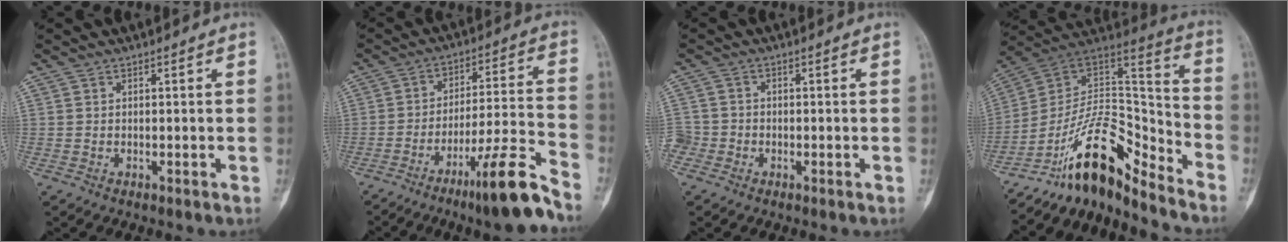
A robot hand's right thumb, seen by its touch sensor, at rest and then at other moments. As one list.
[{"total": 13.9, "force": [-9.9, 0.6, 9.8], "torque": [-0.155, 0.065, -0.162]}, {"total": 3.4, "force": [-1.5, 3.0, 0.5], "torque": [-0.002, 0.014, -0.034]}, {"total": 16.7, "force": [-13.2, 5.6, 8.5], "torque": [-0.108, 0.133, -0.236]}]